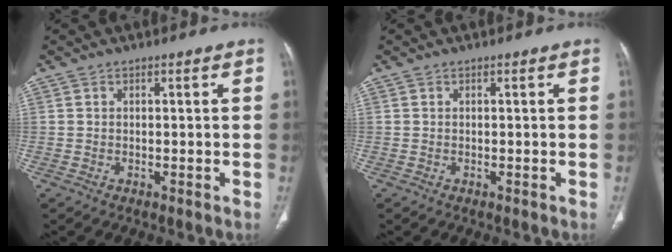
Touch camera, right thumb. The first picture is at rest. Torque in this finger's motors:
{"motor_torque": [-0.12, 0.13, -0.09, 0.18, 0.01]}